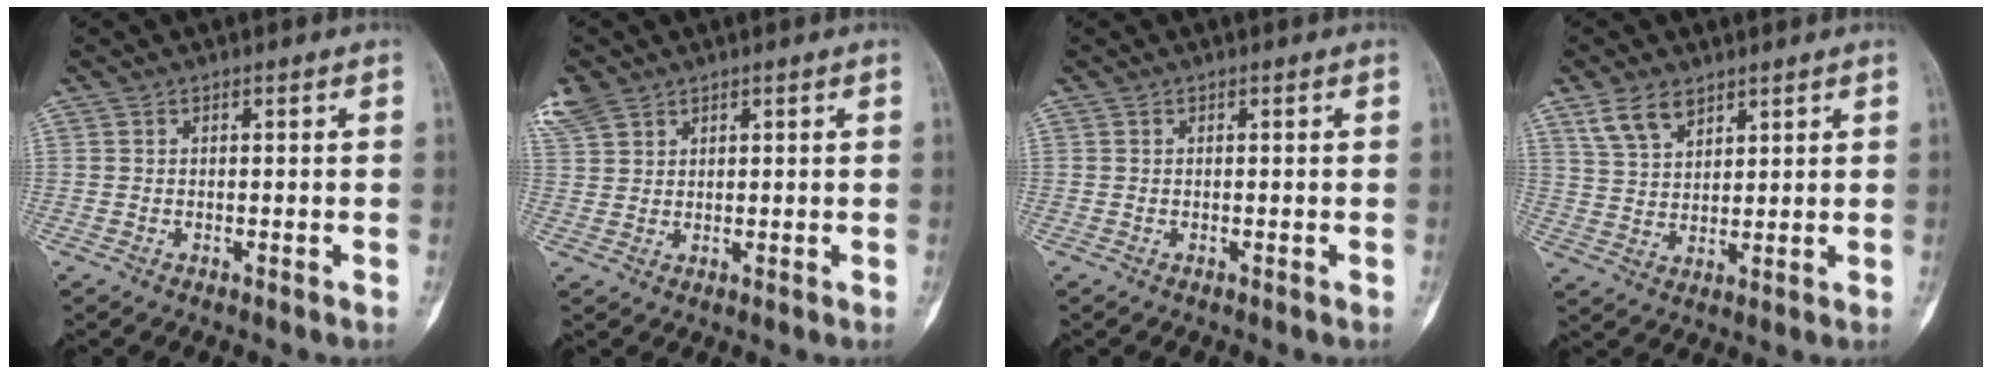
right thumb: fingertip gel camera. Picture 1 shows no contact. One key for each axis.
{"total": 5.7, "fx": 3.7, "fy": 3.8, "fz": 2.0, "tx": -0.043, "ty": 0.009, "tz": 0.087}
{"total": 0.0}
{"total": 6.7, "fx": 4.5, "fy": 3.6, "fz": 3.4, "tx": -0.055, "ty": -0.019, "tz": 0.095}